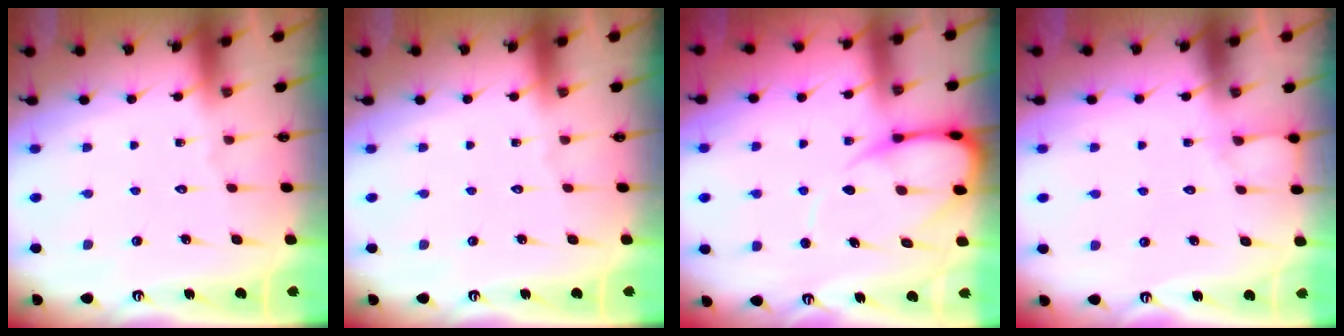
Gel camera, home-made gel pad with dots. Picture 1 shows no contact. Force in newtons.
{"total": 0.0}
{"total": 8.7, "press": 8.6, "slide": 1.2}
{"total": 4.4, "press": 4.4, "slide": 0.5}